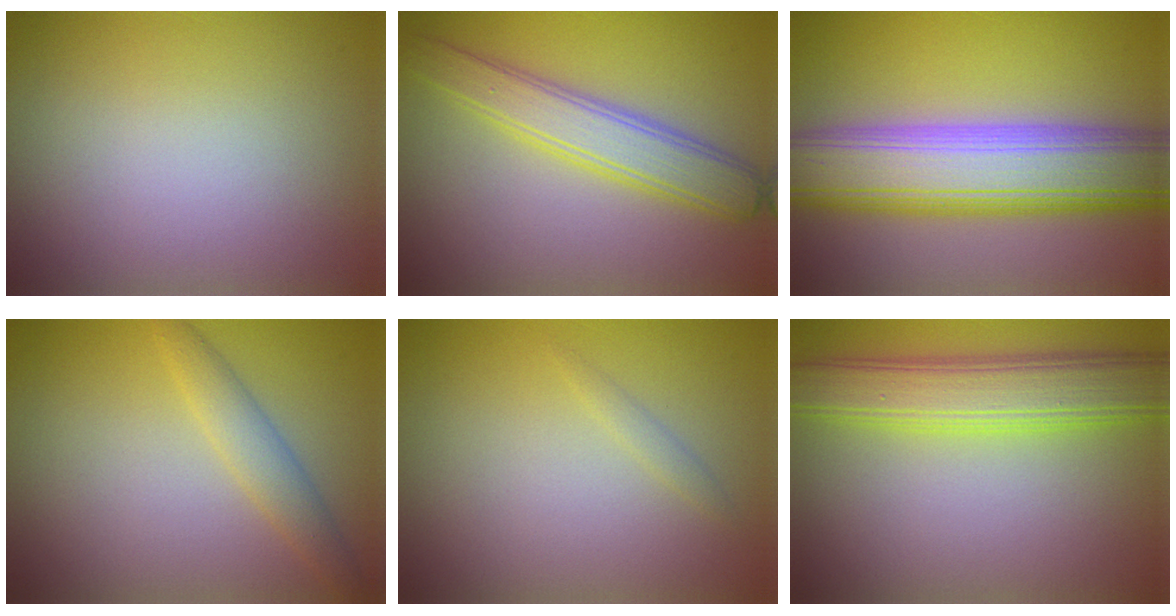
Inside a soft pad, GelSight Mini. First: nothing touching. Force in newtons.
{"total": 4.6, "press": 4.6, "slide": 0.1}
{"total": 11.0, "press": 11.0, "slide": 0.6}
{"total": 2.4, "press": 2.4, "slide": 0.0}
{"total": 0.7, "press": 0.7, "slide": 0.0}
{"total": 6.5, "press": 6.5, "slide": 0.1}